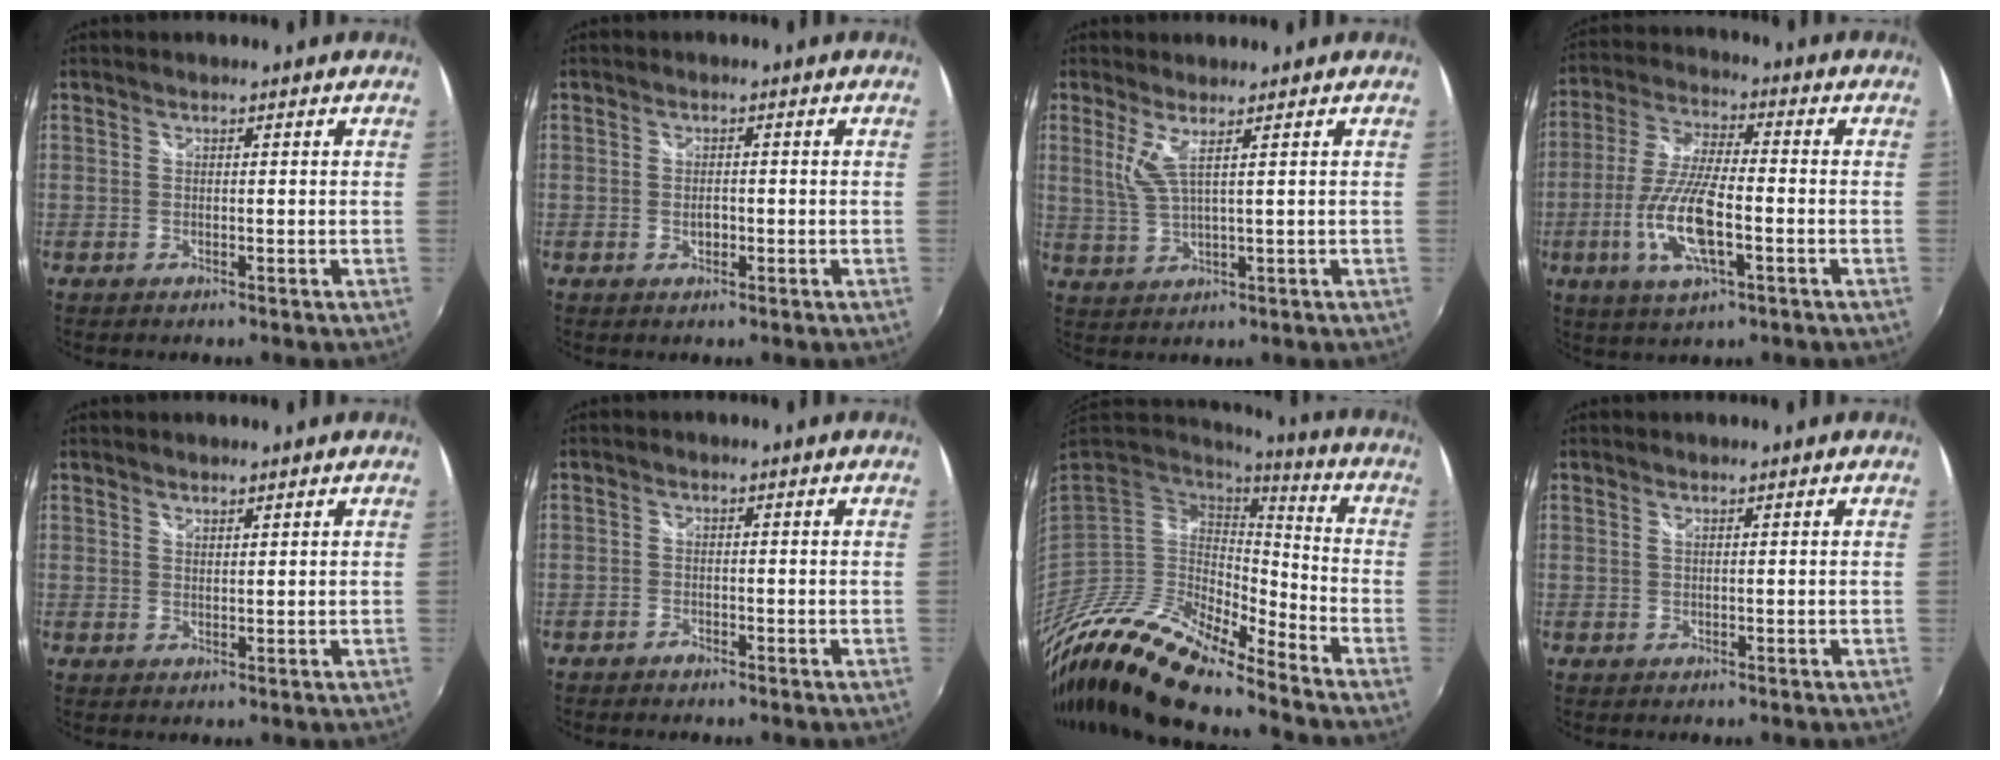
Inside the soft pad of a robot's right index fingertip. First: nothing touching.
{"total": 1.6, "force": [-0.4, 1.2, 1.0], "torque": [-0.017, 0.000, -0.007]}
{"total": 4.0, "force": [1.7, 0.1, 3.6], "torque": [-0.079, -0.009, 0.038]}
{"total": 13.0, "force": [-3.9, 3.9, 11.8], "torque": [-0.248, -0.009, -0.076]}
{"total": 1.3, "force": [1.2, 0.4, 0.3], "torque": [-0.002, 0.001, 0.021]}
{"total": 1.6, "force": [-1.3, 0.8, 0.3], "torque": [-0.012, 0.000, -0.027]}
{"total": 18.5, "force": [-15.4, 3.4, 9.7], "torque": [-0.177, -0.039, -0.297]}
{"total": 0.0}